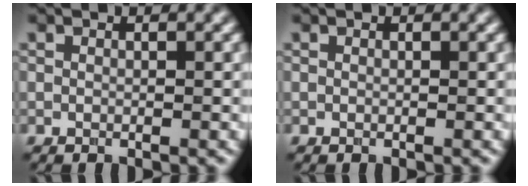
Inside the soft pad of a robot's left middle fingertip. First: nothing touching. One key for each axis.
{"total": 0.0}